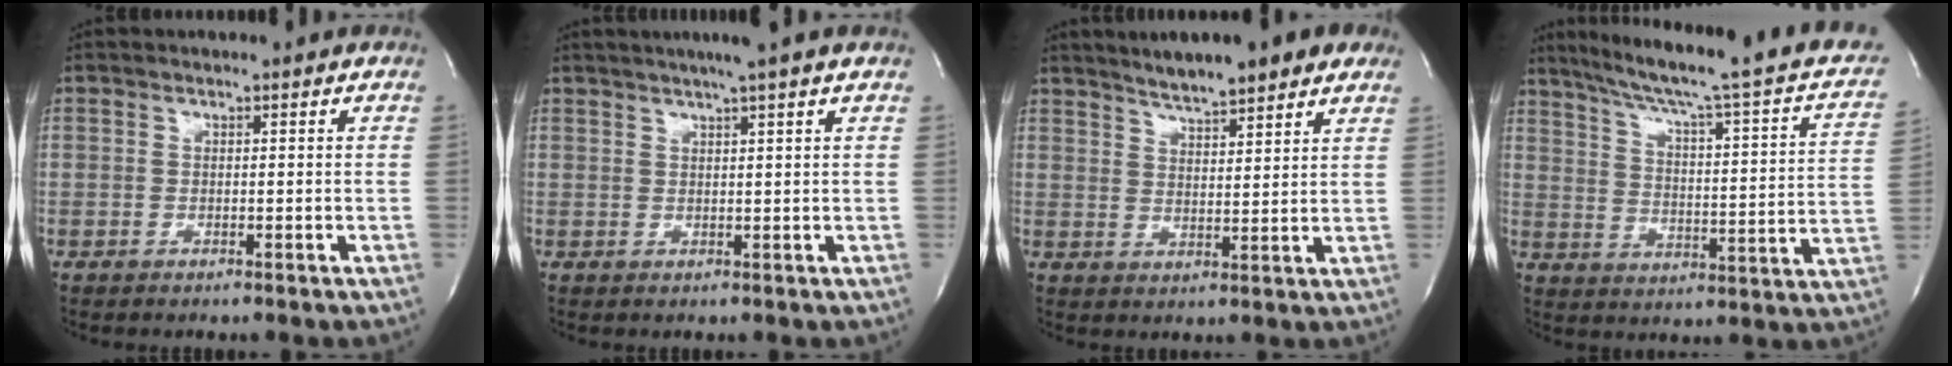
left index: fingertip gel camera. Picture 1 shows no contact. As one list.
[{"total": 5.2, "force": [3.9, -1.0, 3.2], "torque": [-0.049, 0.015, 0.055]}, {"total": 9.8, "force": [7.8, 1.5, 5.7], "torque": [-0.085, 0.018, 0.109]}, {"total": 24.1, "force": [19.0, 1.9, 14.8], "torque": [-0.216, -0.013, 0.240]}]